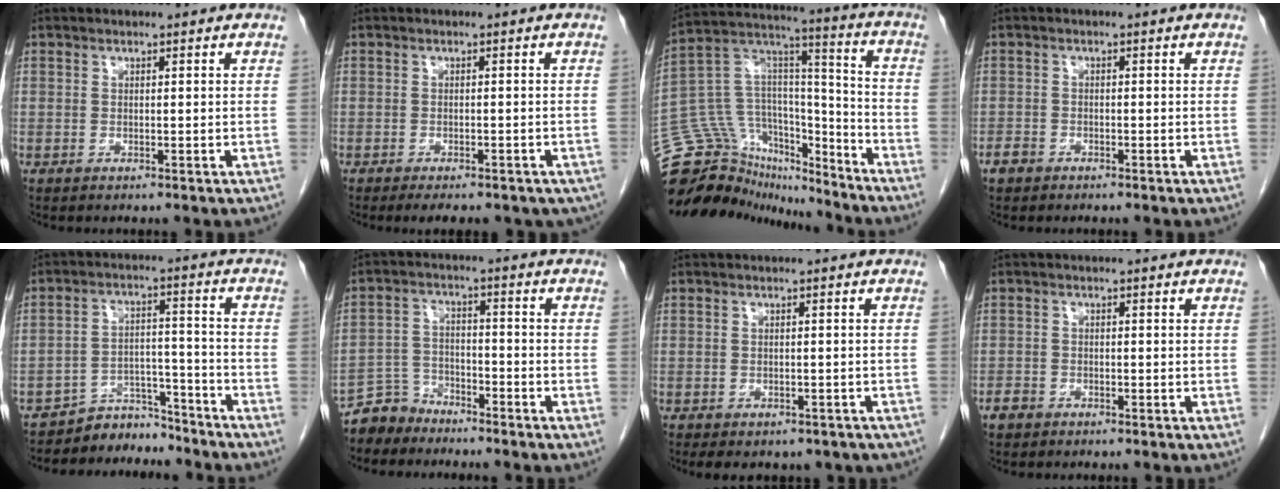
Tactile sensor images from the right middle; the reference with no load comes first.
{"total": 8.6, "force": [-6.5, 3.6, 4.4], "torque": [-0.057, -0.001, -0.073]}
{"total": 21.9, "force": [-19.8, 7.8, 5.2], "torque": [-0.105, 0.067, -0.322]}
{"total": 1.7, "force": [-1.2, 1.0, 0.5], "torque": [-0.013, 0.003, -0.021]}
{"total": 6.6, "force": [-6.4, 1.6, -0.5], "torque": [0.018, 0.028, -0.106]}
{"total": 5.3, "force": [-4.8, 2.2, -0.4], "torque": [0.012, 0.004, -0.096]}
{"total": 8.7, "force": [-6.7, 4.4, 3.4], "torque": [-0.048, 0.007, -0.068]}
{"total": 1.6, "force": [-1.2, 1.0, 0.4], "torque": [-0.012, 0.003, -0.021]}